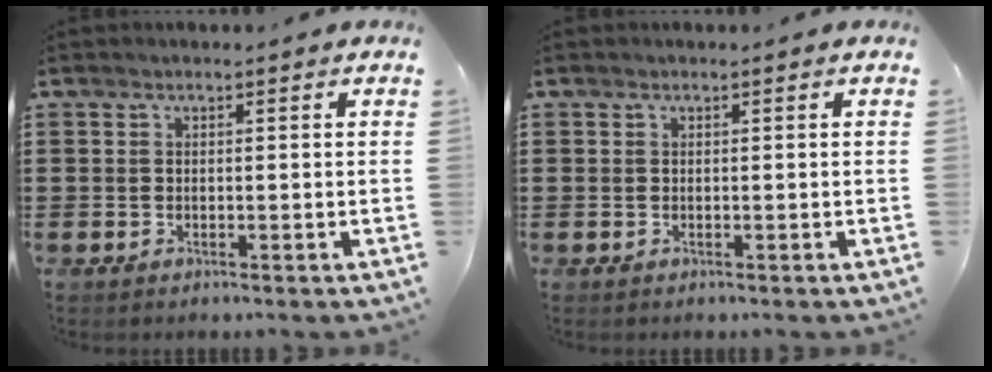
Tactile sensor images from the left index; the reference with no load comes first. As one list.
[{"total": 0.0}]